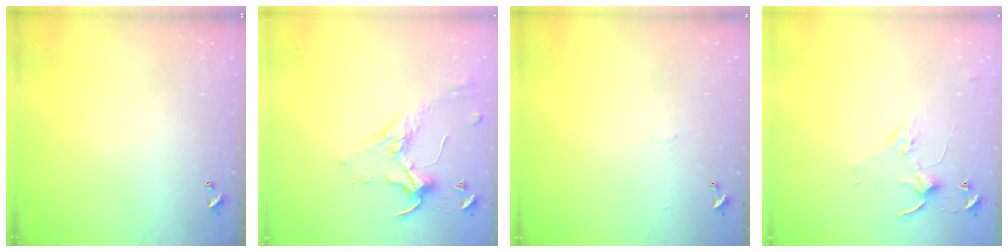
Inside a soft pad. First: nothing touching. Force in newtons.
{"total": 0.7, "press": 0.6, "slide": 0.4}
{"total": 0.0}
{"total": 2.8, "press": 2.8, "slide": 0.4}